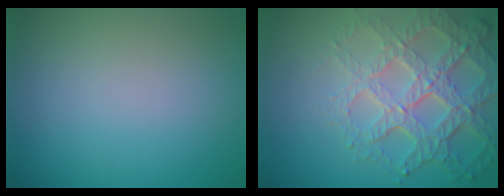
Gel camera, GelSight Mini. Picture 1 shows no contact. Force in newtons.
{"total": 7.4, "press": 5.2, "slide": 5.2}